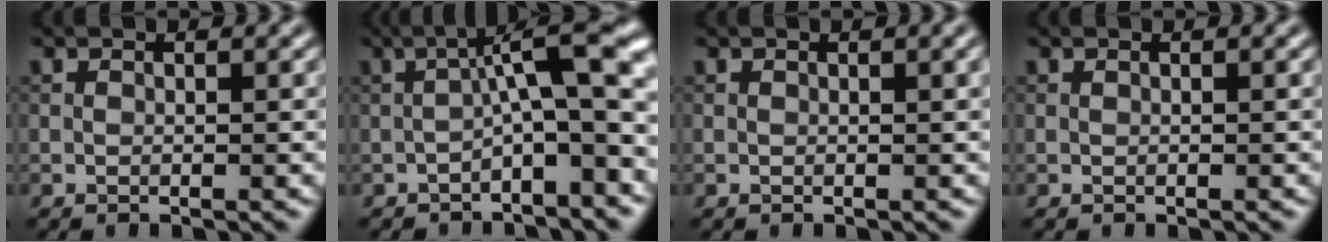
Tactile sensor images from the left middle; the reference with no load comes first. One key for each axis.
{"total": 7.6, "fx": -1.5, "fy": 1.6, "fz": 7.2, "tx": -0.106, "ty": 0.031, "tz": -0.034}
{"total": 0.7, "fx": 0.1, "fy": 0.1, "fz": 0.7, "tx": -0.013, "ty": -0.003, "tz": 0.000}
{"total": 0.0}